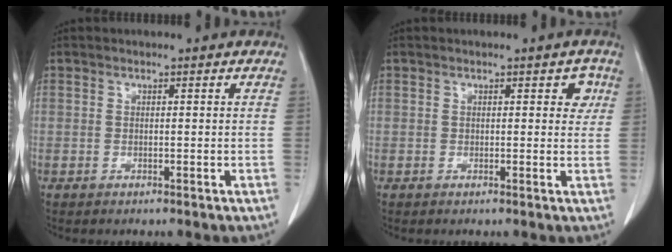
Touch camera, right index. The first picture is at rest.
{"total": 2.4, "force": [0.9, 1.5, 1.7], "torque": [-0.005, 0.006, 0.005]}